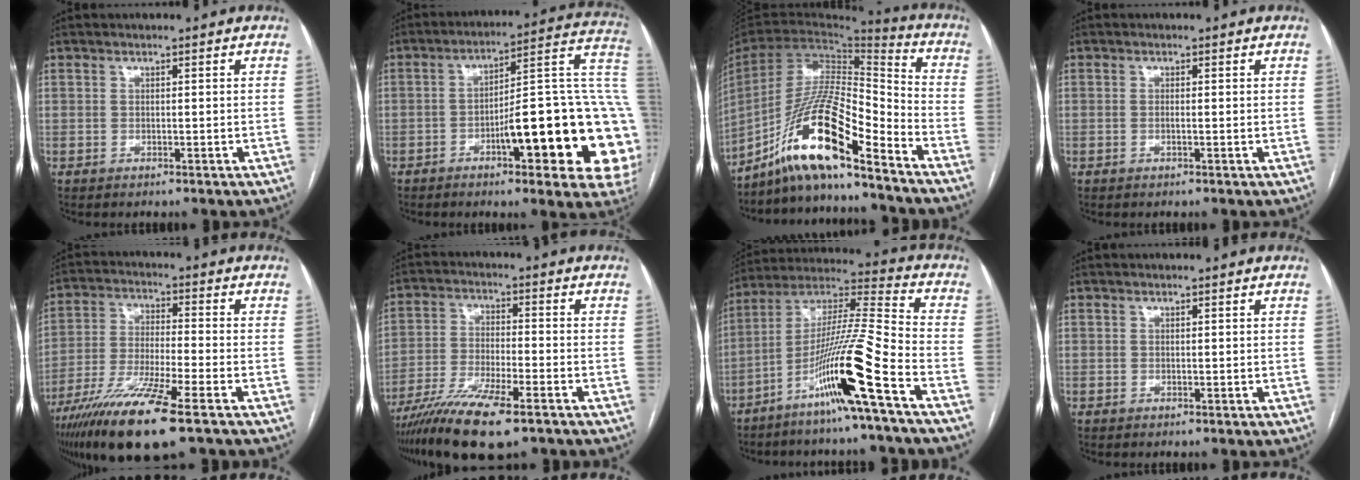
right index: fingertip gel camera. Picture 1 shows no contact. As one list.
[{"total": 24.0, "force": [-5.1, 4.6, 23.0], "torque": [-0.210, 0.026, -0.061]}, {"total": 16.9, "force": [-12.3, 1.2, 11.6], "torque": [-0.225, 0.005, -0.228]}, {"total": 0.6, "force": [-0.1, 0.0, 0.6], "torque": [-0.013, 0.000, -0.001]}, {"total": 14.5, "force": [-9.1, 0.6, 11.3], "torque": [-0.233, -0.039, -0.168]}, {"total": 13.4, "force": [-9.2, 1.9, 9.5], "torque": [-0.184, -0.033, -0.162]}, {"total": 16.2, "force": [-8.2, -1.7, 13.8], "torque": [-0.268, -0.015, -0.157]}, {"total": 0.0}]